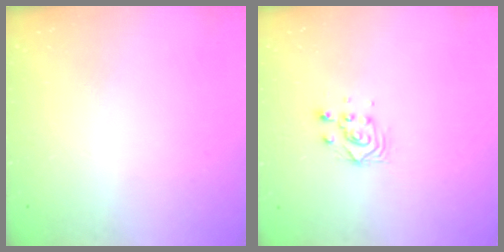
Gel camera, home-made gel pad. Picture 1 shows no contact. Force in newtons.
{"total": 3.7, "press": 3.7, "slide": 0.2}